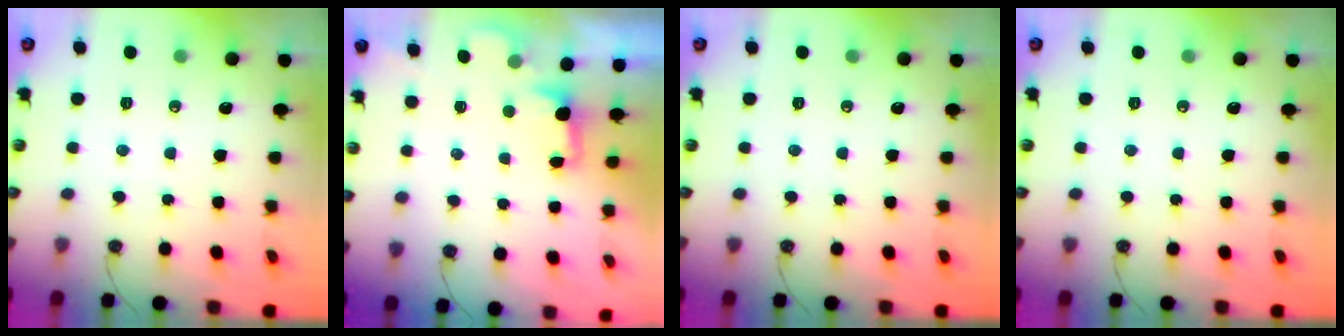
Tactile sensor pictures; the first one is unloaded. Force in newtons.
{"total": 1.7, "press": 1.5, "slide": 0.9}
{"total": 0.0}
{"total": 0.0}